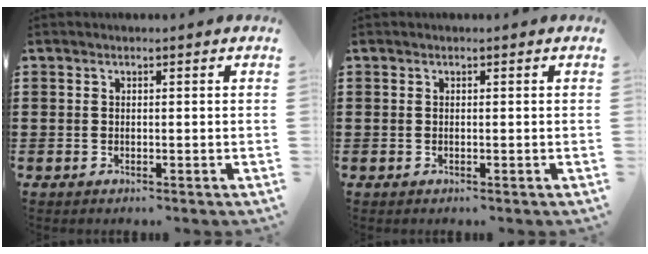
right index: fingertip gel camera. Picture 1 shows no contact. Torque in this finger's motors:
{"motor_torque": [0.12, 0.14, 0.00, 0.01]}